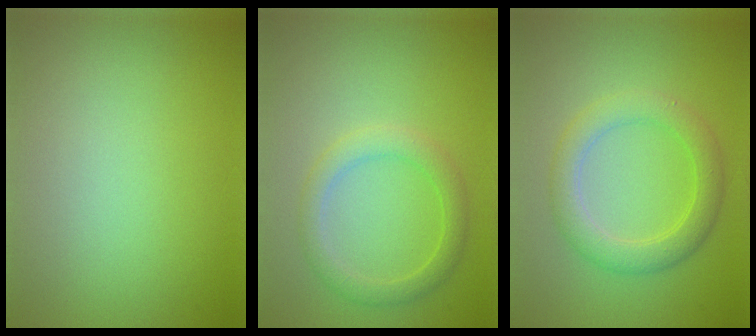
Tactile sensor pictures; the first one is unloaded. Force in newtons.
{"total": 2.7, "press": 2.7, "slide": 0.1}
{"total": 3.6, "press": 3.6, "slide": 0.1}